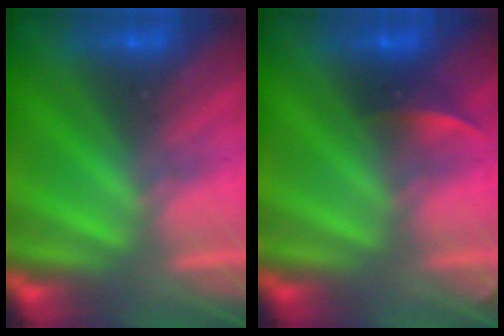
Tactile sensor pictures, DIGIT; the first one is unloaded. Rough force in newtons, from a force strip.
{"total": 2.2}